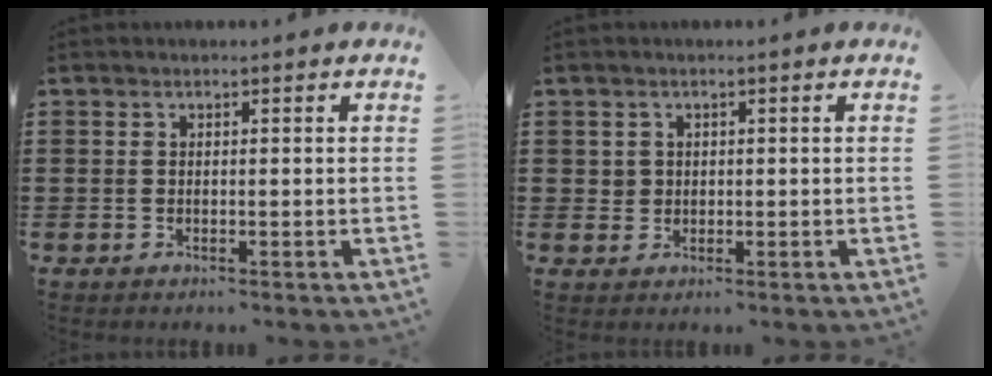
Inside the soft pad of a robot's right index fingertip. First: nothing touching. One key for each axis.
{"total": 1.4, "fx": 0.6, "fy": 1.3, "fz": 0.3, "tx": -0.012, "ty": 0.004, "tz": 0.011}